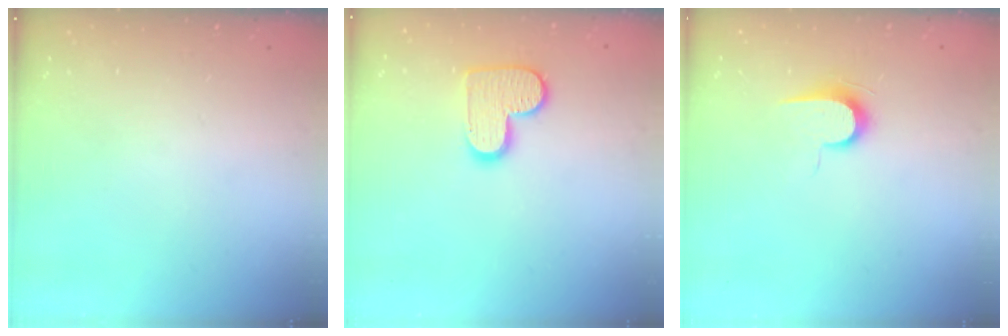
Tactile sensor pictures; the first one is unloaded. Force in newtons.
{"total": 11.7, "press": 11.6, "slide": 0.6}
{"total": 6.4, "press": 6.3, "slide": 0.7}